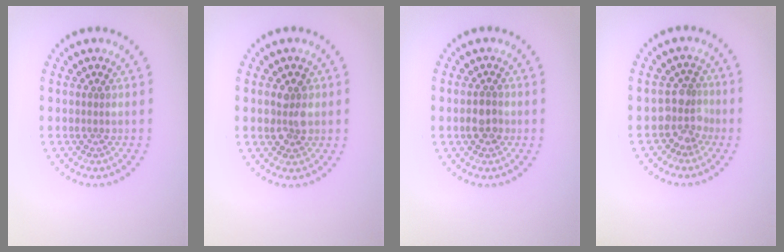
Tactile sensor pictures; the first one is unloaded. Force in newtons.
{"total": 2.5, "press": 2.4, "slide": 0.4}
{"total": 1.9, "press": 1.9, "slide": 0.5}
{"total": 2.5, "press": 1.9, "slide": 1.6}